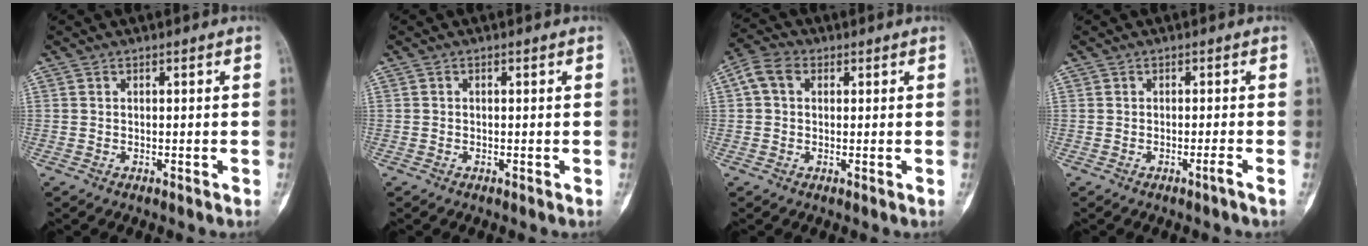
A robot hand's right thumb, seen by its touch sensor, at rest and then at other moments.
{"total": 0.0}
{"total": 5.1, "force": [1.3, 3.7, 3.1], "torque": [-0.060, 0.017, 0.022]}
{"total": 1.1, "force": [-0.7, -0.3, 0.7], "torque": [-0.016, 0.003, -0.013]}